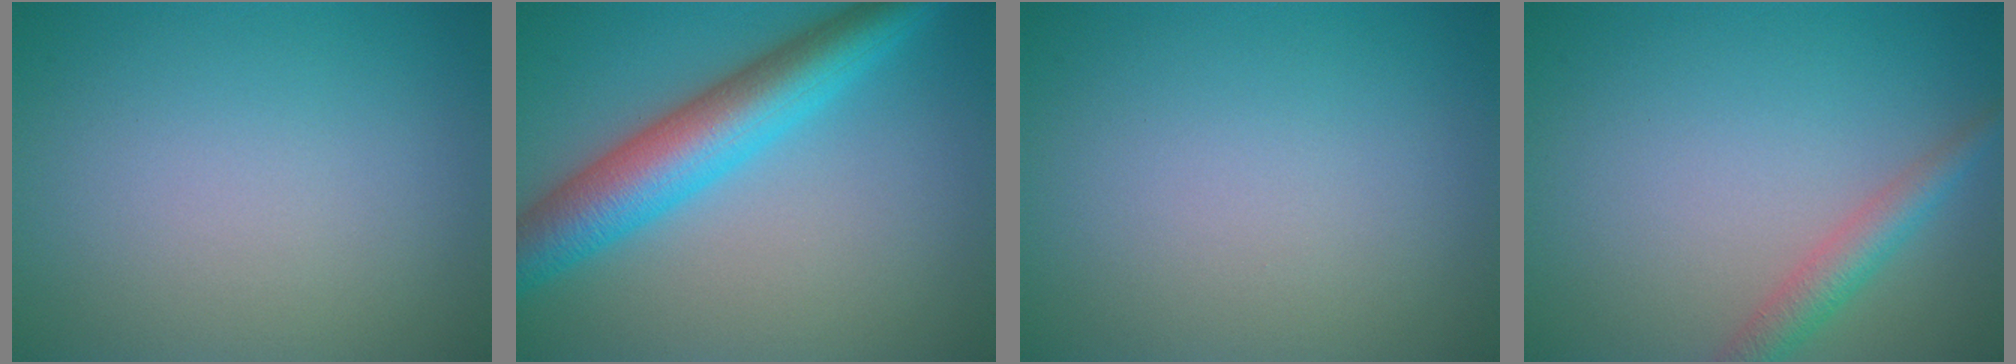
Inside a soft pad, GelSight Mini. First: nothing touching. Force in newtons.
{"total": 7.5, "press": 7.5, "slide": 0.1}
{"total": 0.0}
{"total": 2.7, "press": 2.7, "slide": 0.1}